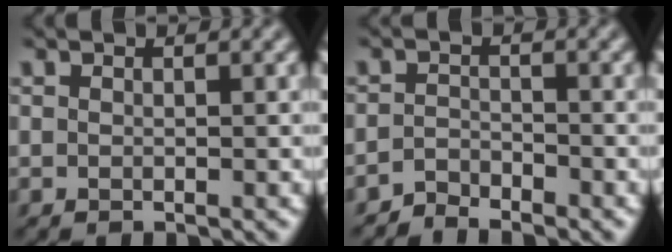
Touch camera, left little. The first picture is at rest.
{"total": 1.9, "force": [-1.9, 0.4, 0.0], "torque": [-0.001, 0.009, -0.040]}